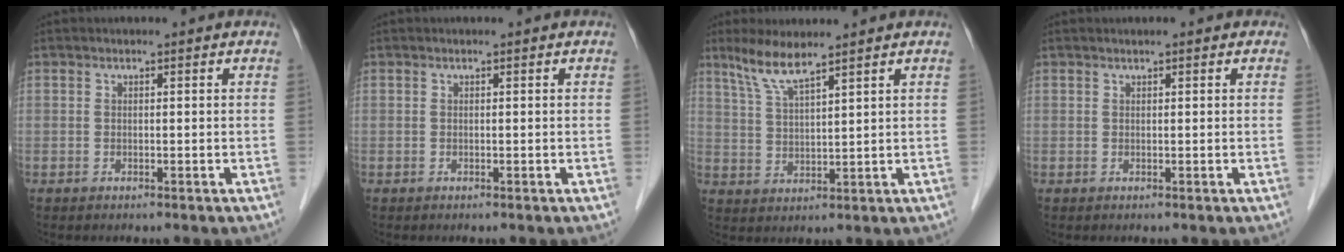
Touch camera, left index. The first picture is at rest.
{"total": 0.0}
{"total": 5.5, "force": [4.4, 0.0, 3.4], "torque": [-0.074, 0.000, 0.090]}
{"total": 0.8, "force": [0.6, 0.4, 0.4], "torque": [-0.013, 0.007, 0.007]}